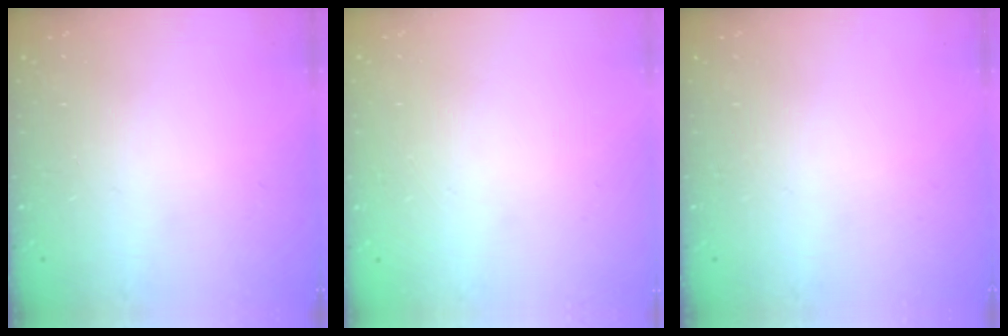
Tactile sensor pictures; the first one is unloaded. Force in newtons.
{"total": 0.0}
{"total": 0.0}